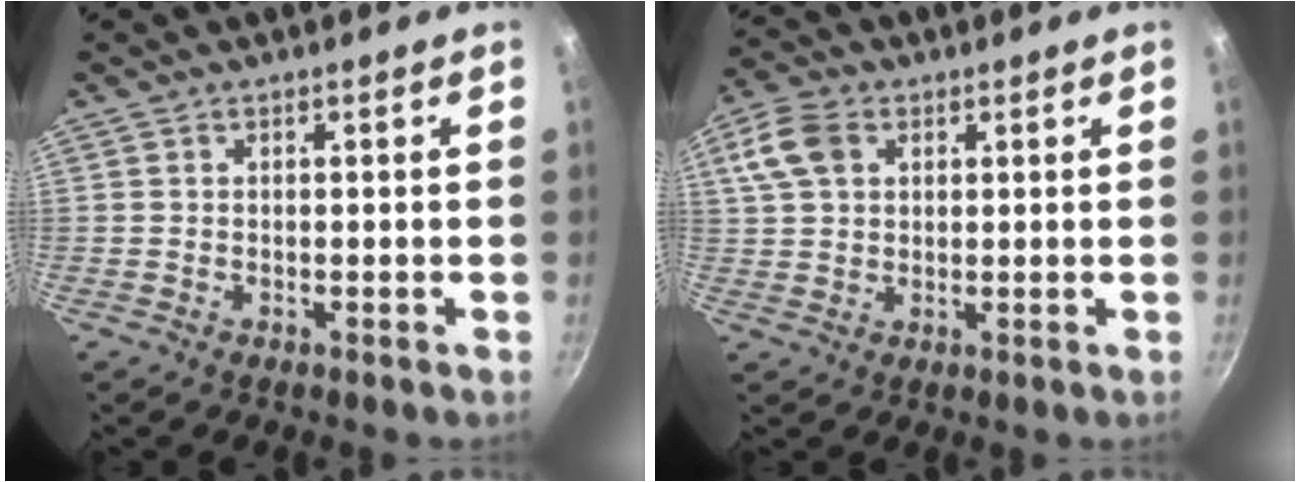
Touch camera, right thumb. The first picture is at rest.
{"total": 8.2, "force": [2.9, 5.8, 4.9], "torque": [-0.091, 0.005, 0.045]}